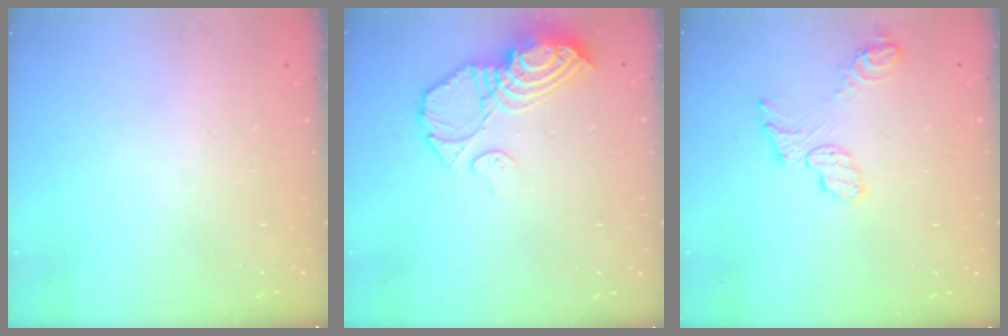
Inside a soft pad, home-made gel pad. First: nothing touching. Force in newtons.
{"total": 12.7, "press": 12.6, "slide": 1.9}
{"total": 7.8, "press": 7.7, "slide": 0.3}